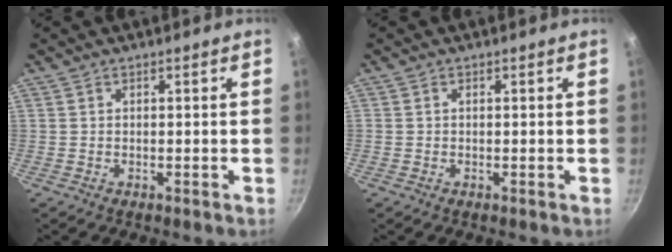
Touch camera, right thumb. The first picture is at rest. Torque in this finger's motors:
{"motor_torque": [-0.17, -0.38, -0.02, 0.49, -0.05]}